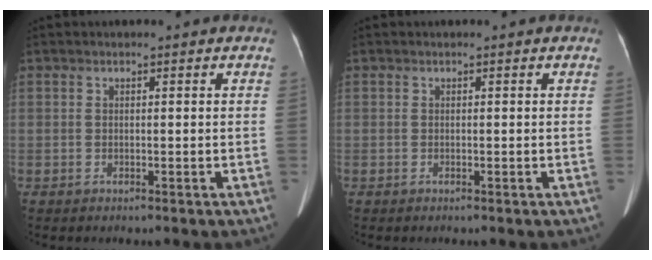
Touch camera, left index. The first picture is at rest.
{"total": 0.0}